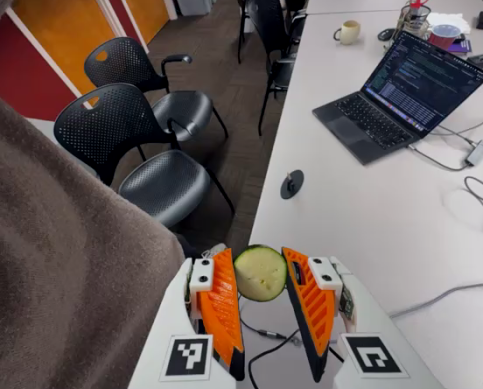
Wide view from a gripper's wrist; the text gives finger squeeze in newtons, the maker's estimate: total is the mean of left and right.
{"total": 8.5, "left": 8.0, "right": 9.1}